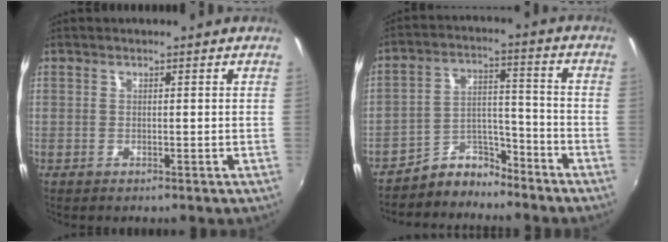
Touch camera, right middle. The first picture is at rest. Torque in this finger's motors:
{"motor_torque": [-0.01, -0.17, 0.00, 0.00]}